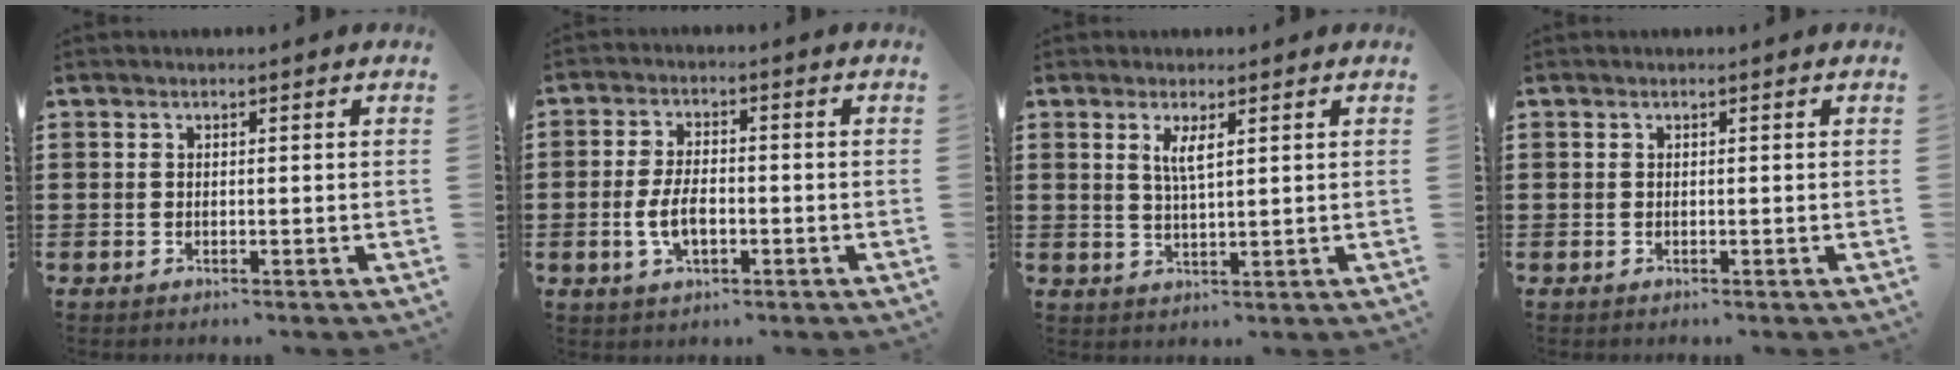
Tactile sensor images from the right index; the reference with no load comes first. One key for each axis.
{"total": 5.2, "fx": -1.2, "fy": 2.6, "fz": 4.3, "tx": -0.098, "ty": 0.000, "tz": -0.027}
{"total": 2.9, "fx": 1.2, "fy": 0.6, "fz": 2.6, "tx": -0.055, "ty": 0.003, "tz": 0.019}
{"total": 0.0}